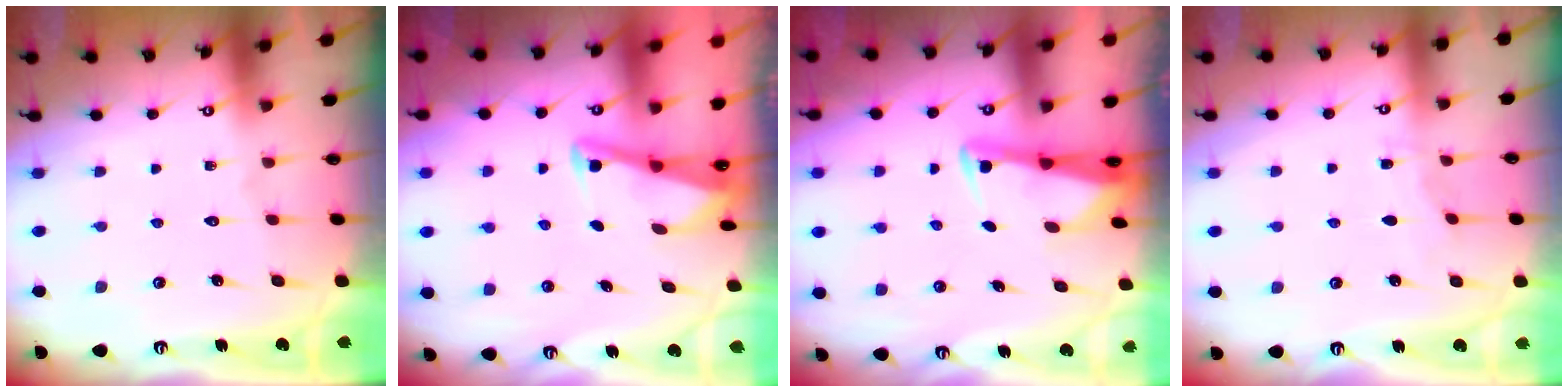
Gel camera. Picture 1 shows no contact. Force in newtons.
{"total": 2.8, "press": 2.8, "slide": 0.4}
{"total": 2.5, "press": 2.5, "slide": 0.5}
{"total": 2.8, "press": 2.8, "slide": 0.3}